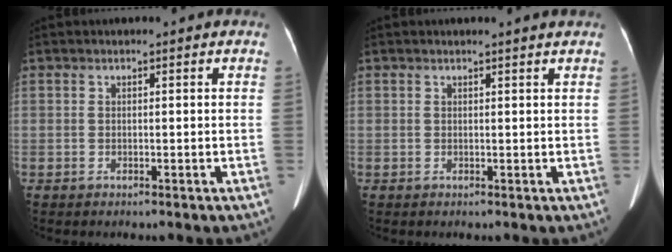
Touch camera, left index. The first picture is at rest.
{"total": 1.4, "force": [1.3, -0.4, 0.3], "torque": [-0.016, -0.003, 0.017]}